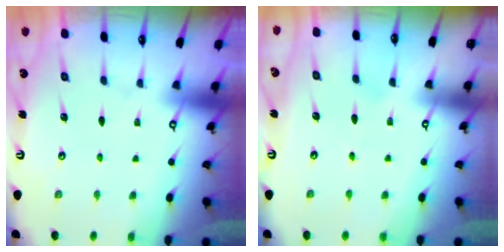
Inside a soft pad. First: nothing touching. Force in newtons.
{"total": 2.7, "press": 2.7, "slide": 0.3}